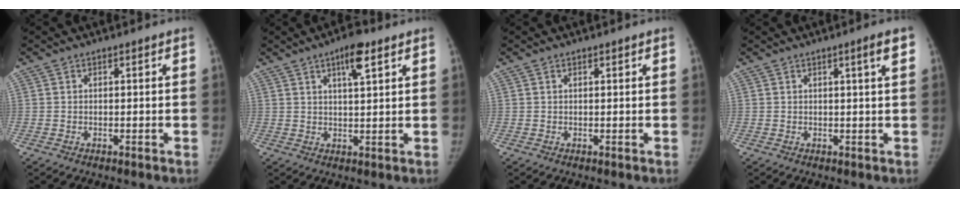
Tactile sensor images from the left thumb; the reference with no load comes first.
{"total": 5.8, "force": [3.2, 1.6, 4.6], "torque": [-0.062, -0.016, 0.049]}
{"total": 0.0}
{"total": 3.1, "force": [1.4, -0.3, 2.8], "torque": [-0.042, -0.006, 0.022]}